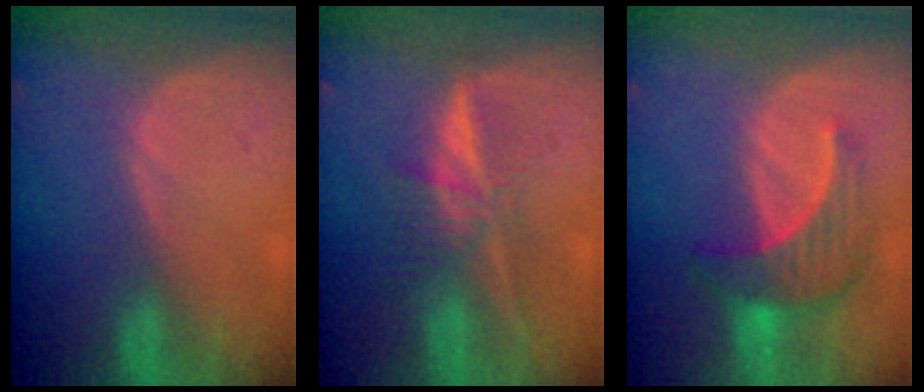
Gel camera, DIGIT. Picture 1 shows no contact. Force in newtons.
{"total": 6.2, "press": 5.5, "slide": 2.9}
{"total": 7.1, "press": 6.9, "slide": 1.8}